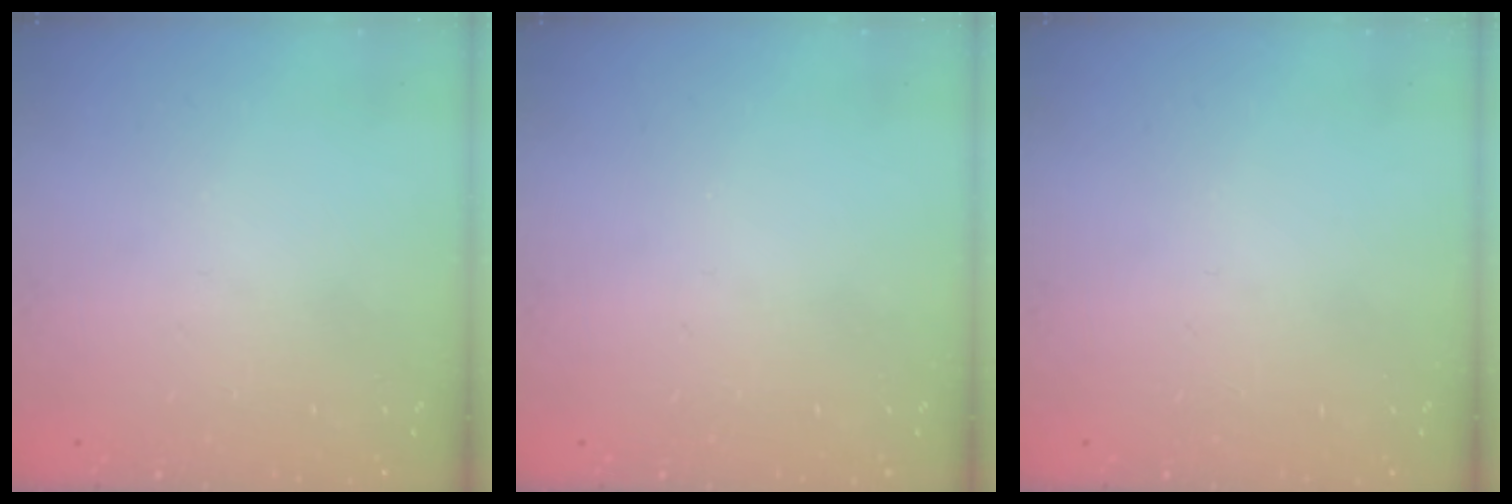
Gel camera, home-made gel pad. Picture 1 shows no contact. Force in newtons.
{"total": 0.0}
{"total": 0.0}